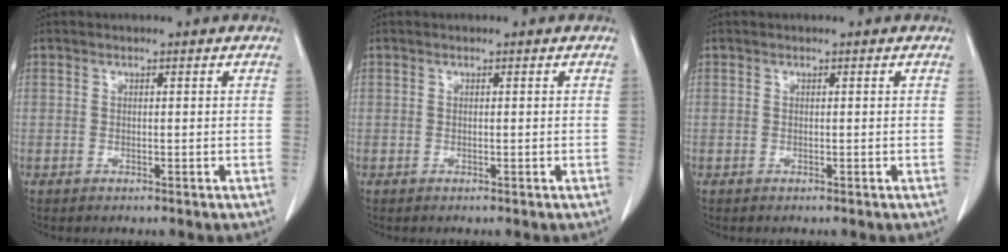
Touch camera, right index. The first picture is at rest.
{"total": 0.0}
{"total": 0.0}